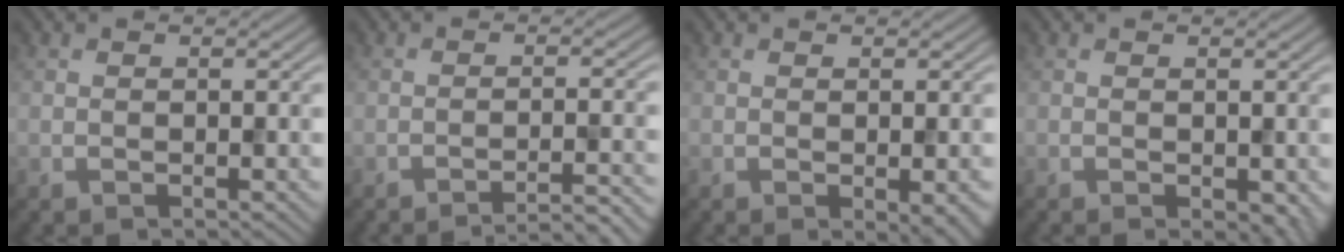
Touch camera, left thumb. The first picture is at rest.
{"total": 4.2, "force": [-3.4, 0.2, 2.5], "torque": [-0.031, 0.015, -0.065]}
{"total": 2.7, "force": [-0.9, 0.7, 2.5], "torque": [-0.035, -0.009, -0.010]}
{"total": 1.9, "force": [-0.5, 1.1, 1.5], "torque": [-0.023, -0.013, -0.003]}